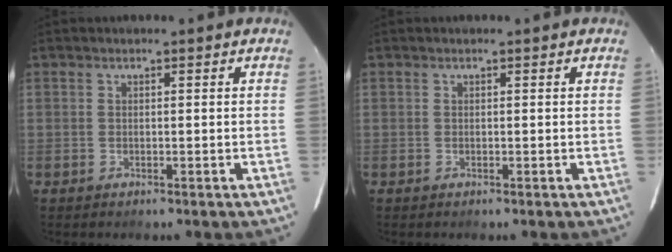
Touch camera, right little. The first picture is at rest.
{"total": 0.0}